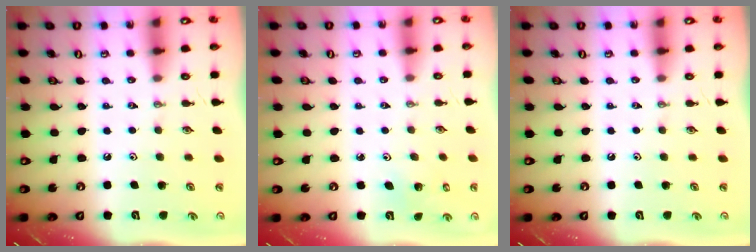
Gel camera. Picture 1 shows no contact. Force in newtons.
{"total": 2.0, "press": 2.0, "slide": 0.2}
{"total": 0.0}